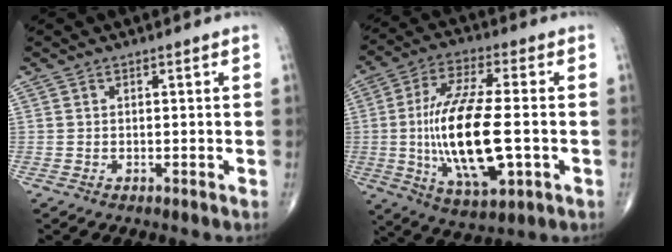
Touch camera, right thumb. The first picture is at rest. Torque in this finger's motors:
{"motor_torque": [1.60, 3.41, 2.03, 0.08, 0.74]}